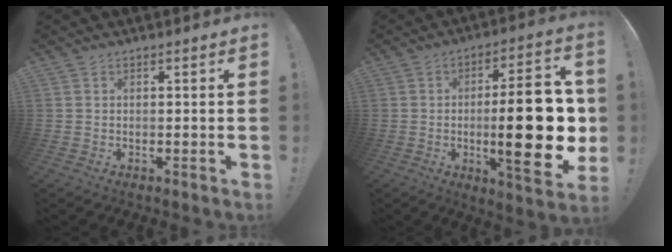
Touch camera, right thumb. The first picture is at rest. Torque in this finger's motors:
{"motor_torque": [1.76, 2.39, 1.94, 0.11, 0.11]}